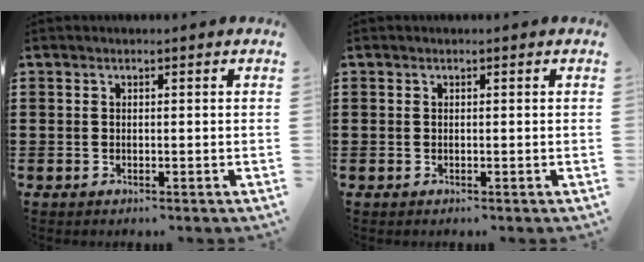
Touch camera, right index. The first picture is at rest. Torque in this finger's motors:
{"motor_torque": [1.09, 1.05, -0.01, 0.00]}